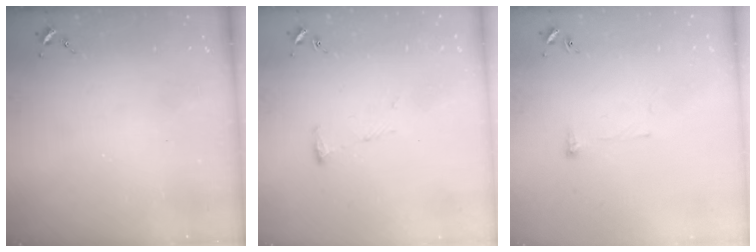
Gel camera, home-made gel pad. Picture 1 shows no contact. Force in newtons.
{"total": 6.8, "press": 6.8, "slide": 0.7}
{"total": 4.5, "press": 4.4, "slide": 0.4}